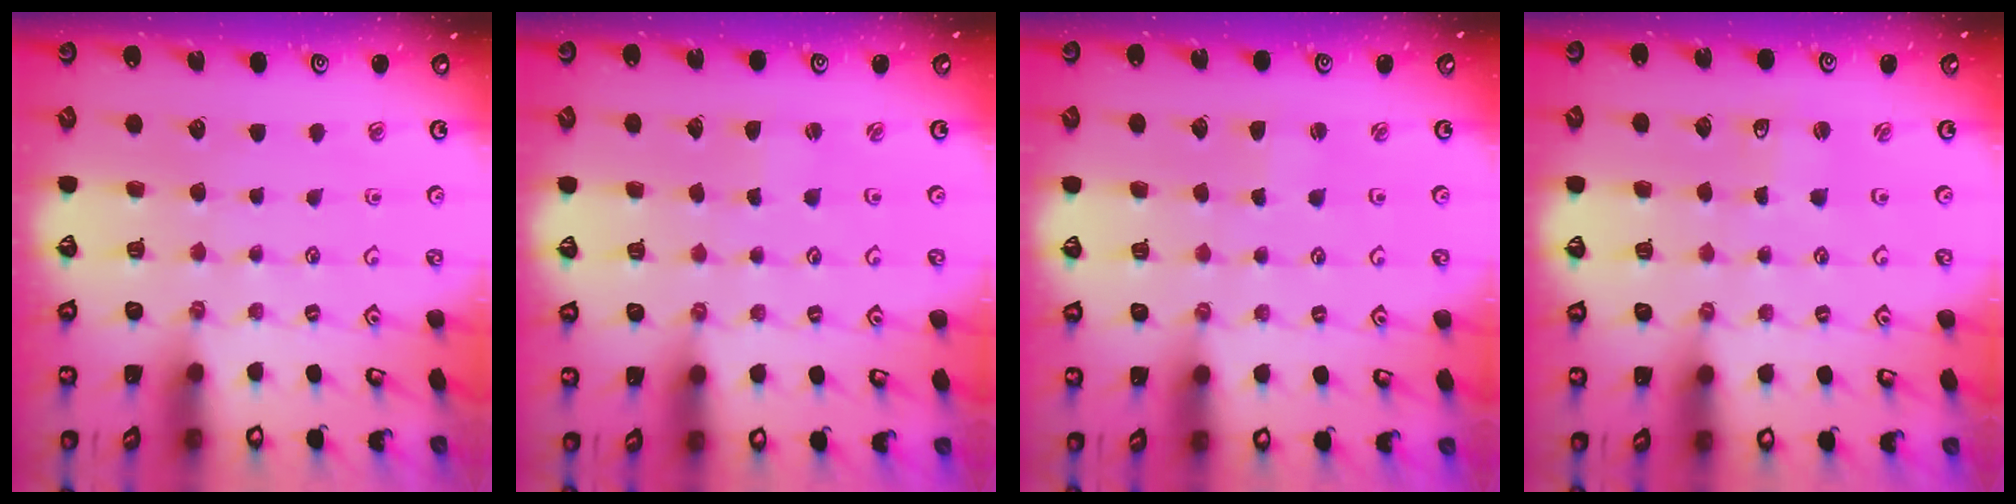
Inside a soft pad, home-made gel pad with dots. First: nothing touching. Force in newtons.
{"total": 1.1, "press": 1.1, "slide": 0.2}
{"total": 1.6, "press": 1.6, "slide": 0.3}
{"total": 1.4, "press": 1.4, "slide": 0.1}